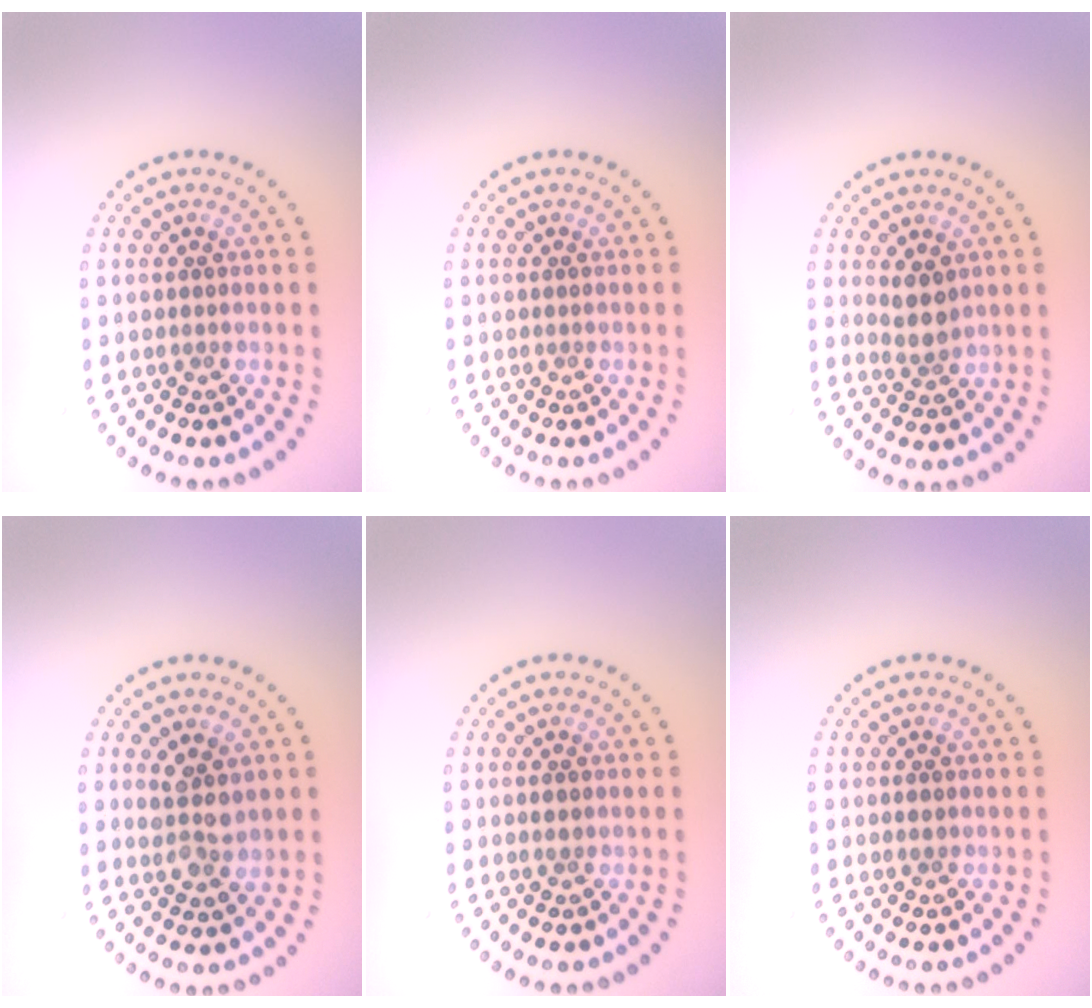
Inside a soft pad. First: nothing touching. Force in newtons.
{"total": 0.0}
{"total": 2.2, "press": 1.9, "slide": 1.1}
{"total": 2.8, "press": 2.7, "slide": 0.9}
{"total": 0.9, "press": 0.9, "slide": 0.0}
{"total": 0.9, "press": 0.9, "slide": 0.2}